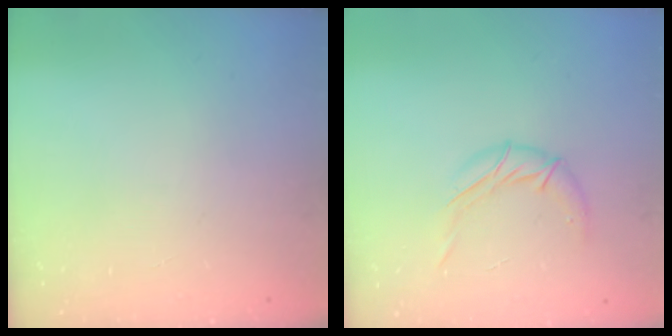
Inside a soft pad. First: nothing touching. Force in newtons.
{"total": 8.8, "press": 8.8, "slide": 0.8}